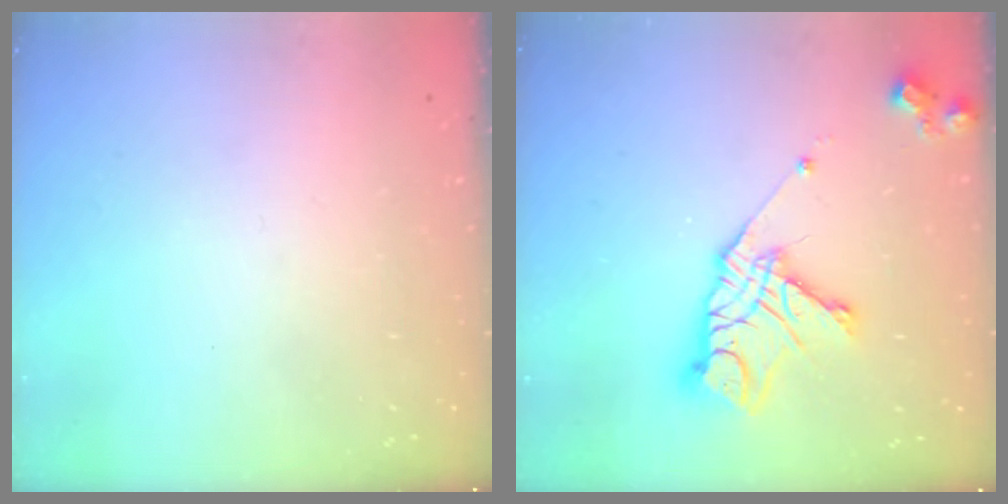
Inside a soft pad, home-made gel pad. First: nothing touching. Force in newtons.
{"total": 15.5, "press": 15.4, "slide": 1.6}